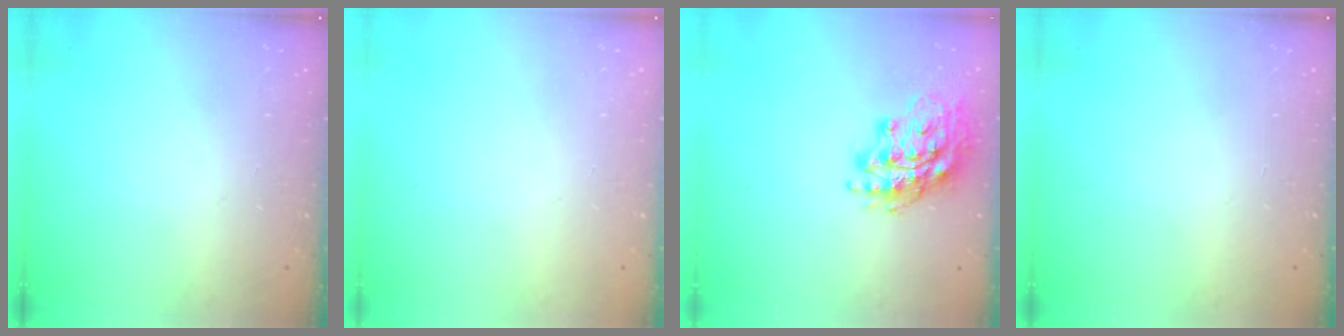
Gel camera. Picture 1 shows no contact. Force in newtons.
{"total": 0.0}
{"total": 16.9, "press": 16.8, "slide": 1.5}
{"total": 0.0}